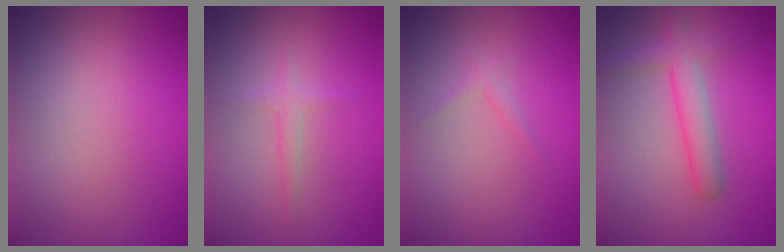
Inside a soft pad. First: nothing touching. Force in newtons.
{"total": 1.3, "press": 1.3, "slide": 0.1}
{"total": 0.8, "press": 0.8, "slide": 0.0}
{"total": 3.5, "press": 3.5, "slide": 0.2}